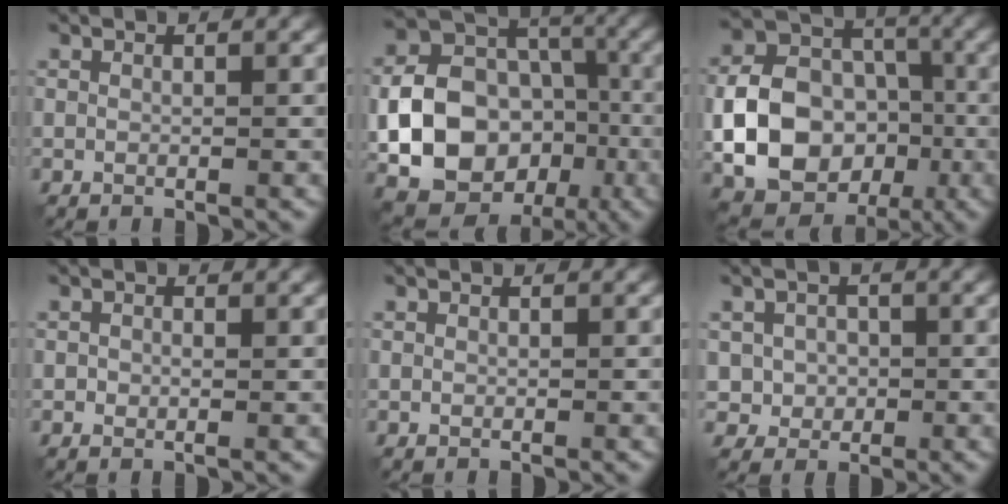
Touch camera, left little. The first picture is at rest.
{"total": 13.3, "force": [-3.0, 10.7, 7.3], "torque": [-0.133, -0.020, -0.062]}
{"total": 10.7, "force": [-2.4, 8.4, 6.2], "torque": [-0.114, -0.003, -0.048]}
{"total": 0.9, "force": [-0.1, 0.6, 0.7], "torque": [-0.010, -0.002, -0.003]}
{"total": 0.0}
{"total": 2.9, "force": [0.0, 2.7, 1.0], "torque": [-0.006, -0.005, -0.005]}